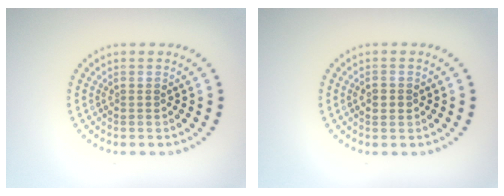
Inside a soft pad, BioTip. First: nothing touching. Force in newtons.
{"total": 1.7, "press": 1.7, "slide": 0.1}